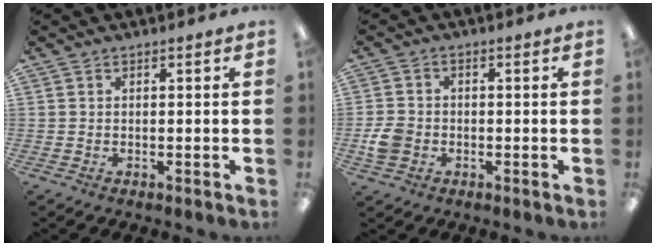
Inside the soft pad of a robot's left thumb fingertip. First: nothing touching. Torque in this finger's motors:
{"motor_torque": [0.36, 0.67, 0.48, -0.15, 0.03]}